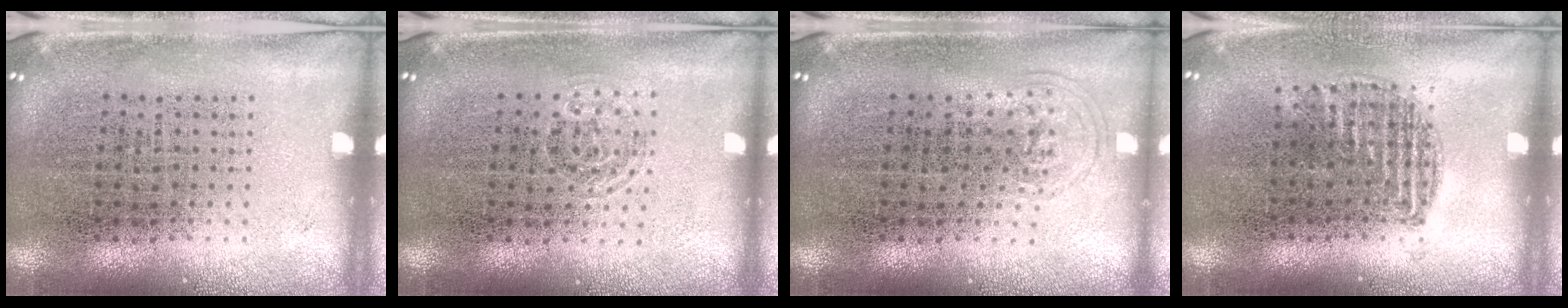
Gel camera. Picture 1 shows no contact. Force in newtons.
{"total": 0.7, "press": 0.4, "slide": 0.6}
{"total": 0.8, "press": 0.6, "slide": 0.5}
{"total": 0.9, "press": 0.8, "slide": 0.4}